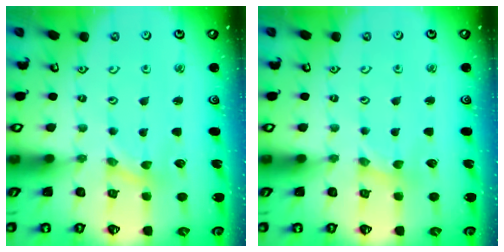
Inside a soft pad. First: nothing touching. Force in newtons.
{"total": 0.0}